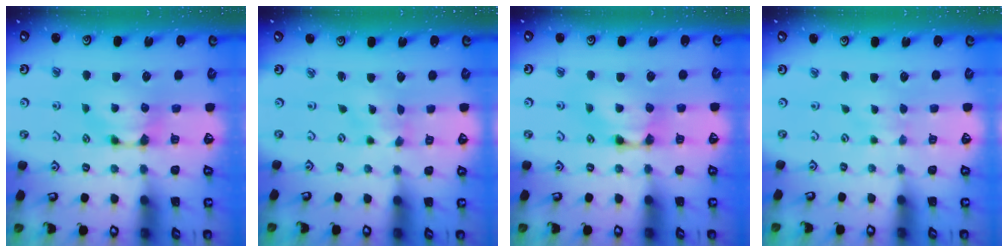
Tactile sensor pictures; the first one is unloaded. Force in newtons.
{"total": 2.3, "press": 2.1, "slide": 0.9}
{"total": 1.9, "press": 1.9, "slide": 0.1}
{"total": 2.5, "press": 2.5, "slide": 0.3}